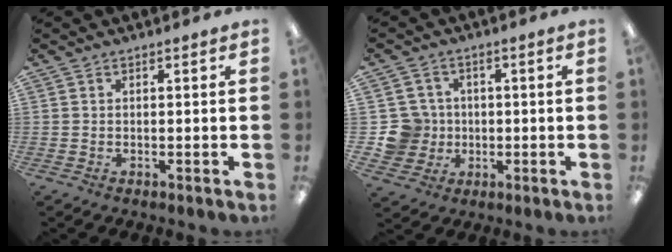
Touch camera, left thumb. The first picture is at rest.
{"total": 8.5, "force": [-0.1, 8.4, 1.7], "torque": [-0.058, 0.011, 0.006]}